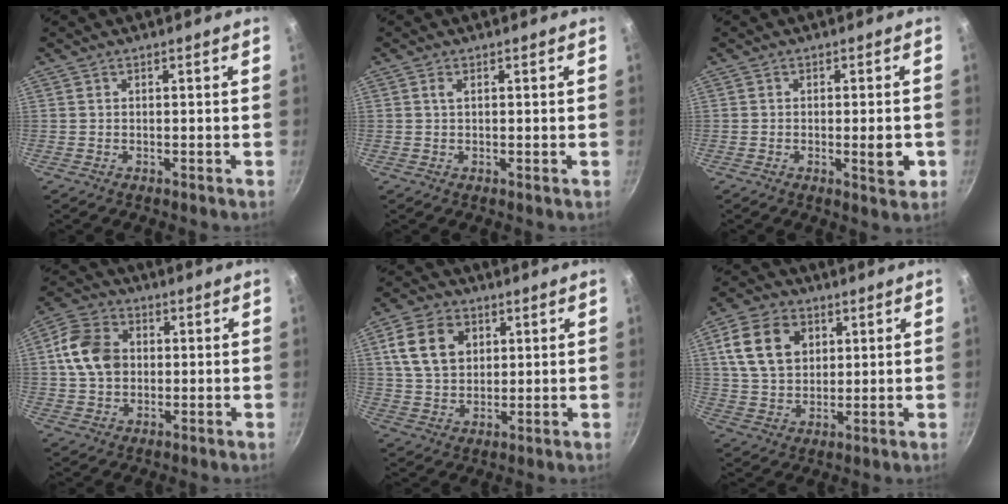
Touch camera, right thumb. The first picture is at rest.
{"total": 1.2, "force": [0.3, 0.3, 1.1], "torque": [-0.022, 0.000, 0.004]}
{"total": 4.7, "force": [-1.1, 1.3, 4.4], "torque": [-0.055, 0.000, -0.014]}
{"total": 11.2, "force": [1.2, 8.5, 7.1], "torque": [-0.117, 0.013, 0.009]}
{"total": 11.3, "force": [3.3, 8.4, 6.9], "torque": [-0.106, 0.000, 0.060]}
{"total": 13.0, "force": [3.9, 9.5, 7.9], "torque": [-0.125, -0.002, 0.070]}